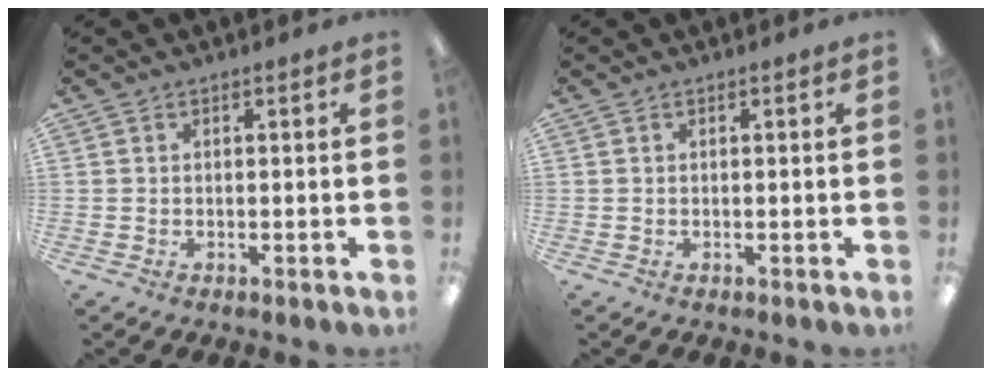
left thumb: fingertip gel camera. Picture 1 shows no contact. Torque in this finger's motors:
{"motor_torque": [0.01, 0.01, 0.00, 0.00, 0.00]}